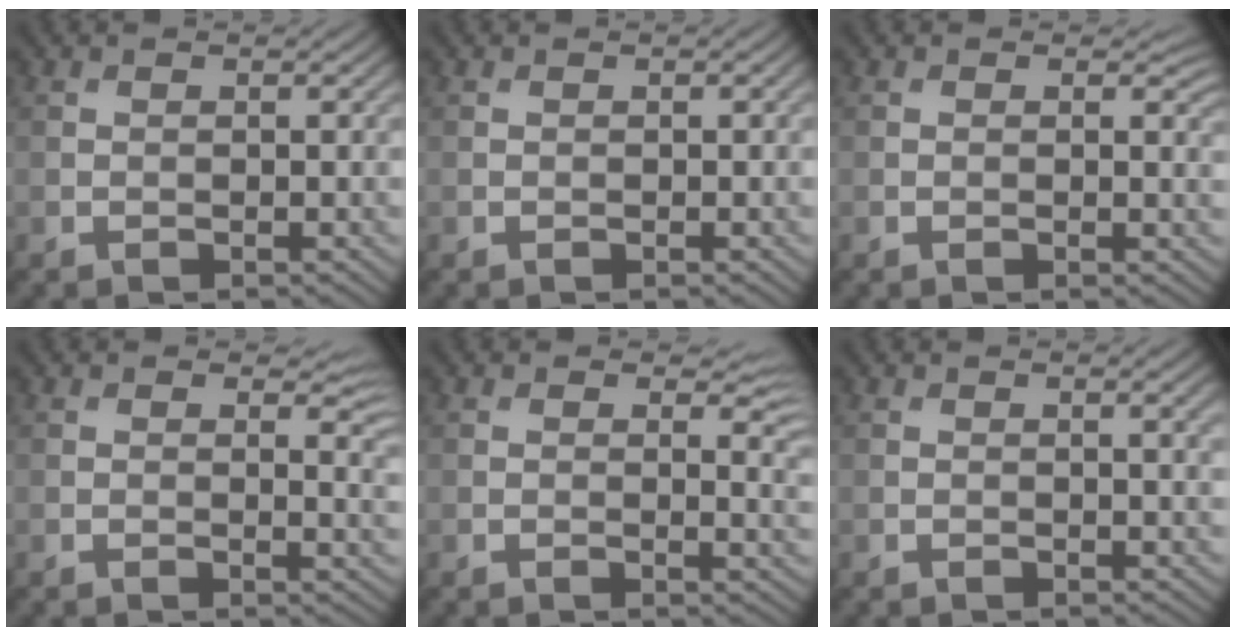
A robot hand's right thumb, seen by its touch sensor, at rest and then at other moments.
{"total": 0.0}
{"total": 1.5, "force": [0.5, 0.8, 1.2], "torque": [-0.015, -0.006, 0.006]}
{"total": 3.4, "force": [1.3, 1.5, 2.7], "torque": [-0.037, -0.008, 0.019]}
{"total": 3.7, "force": [1.5, 1.7, 2.9], "torque": [-0.038, -0.009, 0.020]}
{"total": 1.5, "force": [0.5, 0.2, 1.4], "torque": [-0.018, 0.001, 0.007]}